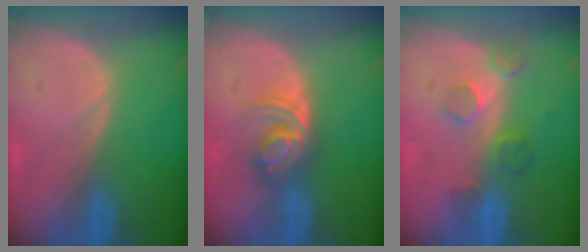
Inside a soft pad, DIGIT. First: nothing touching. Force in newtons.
{"total": 5.8, "press": 5.1, "slide": 2.7}
{"total": 4.5, "press": 4.2, "slide": 1.6}